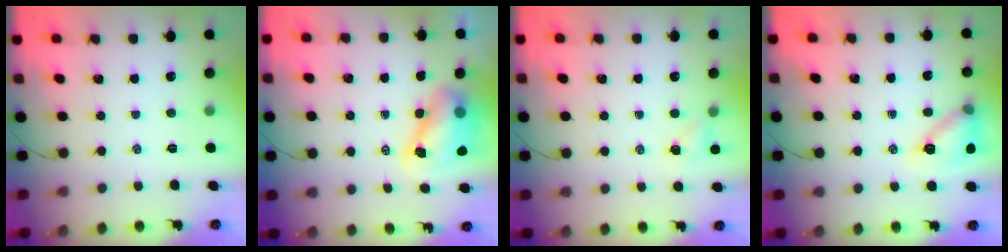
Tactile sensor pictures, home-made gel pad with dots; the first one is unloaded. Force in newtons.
{"total": 8.1, "press": 7.9, "slide": 1.9}
{"total": 3.9, "press": 3.7, "slide": 1.2}
{"total": 13.1, "press": 13.1, "slide": 1.1}